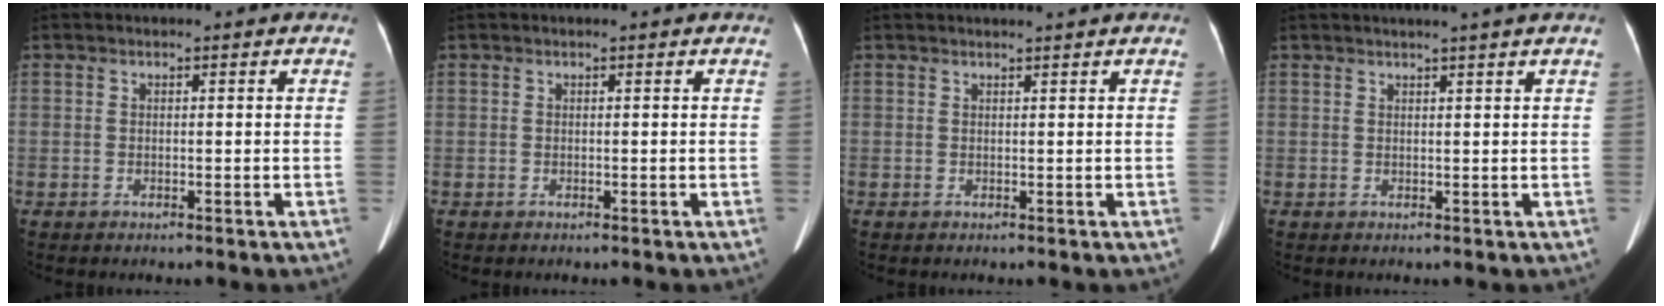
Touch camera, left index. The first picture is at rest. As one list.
[{"total": 0.0}, {"total": 1.7, "force": [1.5, -0.5, 0.6], "torque": [-0.010, 0.006, 0.027]}, {"total": 3.3, "force": [2.7, -0.9, 1.7], "torque": [-0.021, 0.008, 0.035]}]